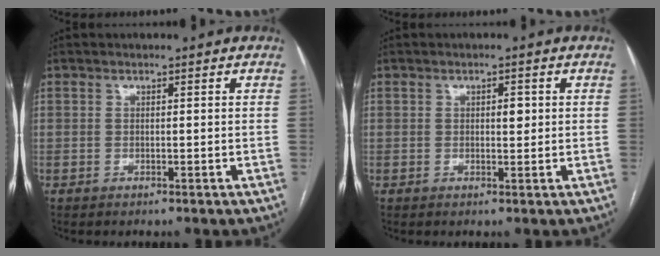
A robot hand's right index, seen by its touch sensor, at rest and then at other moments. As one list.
[{"total": 1.6, "force": [0.3, 0.6, 1.5], "torque": [-0.021, 0.000, 0.005]}]